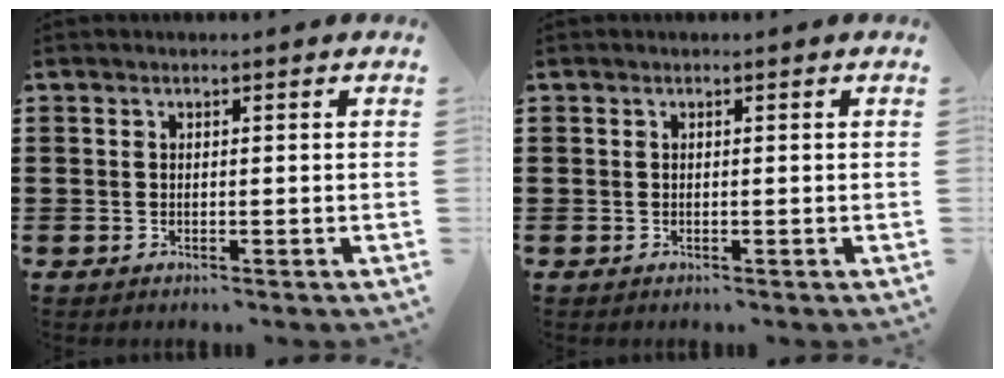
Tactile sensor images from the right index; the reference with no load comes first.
{"total": 0.0}